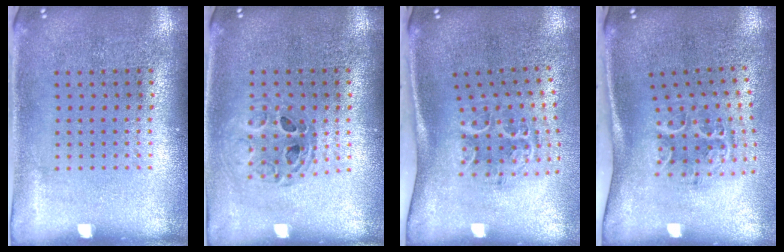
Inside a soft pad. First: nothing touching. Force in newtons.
{"total": 0.8, "press": 0.8, "slide": 0.1}
{"total": 1.5, "press": 1.3, "slide": 0.8}
{"total": 1.5, "press": 1.3, "slide": 0.8}